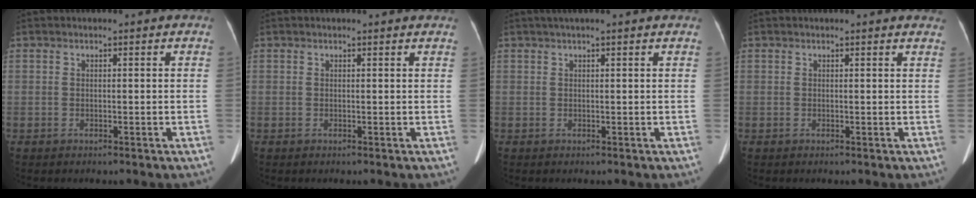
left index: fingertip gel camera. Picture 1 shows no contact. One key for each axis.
{"total": 1.8, "fx": 1.7, "fy": 0.1, "fz": 0.3, "tx": -0.012, "ty": 0.004, "tz": 0.013}
{"total": 4.6, "fx": 3.8, "fy": -0.1, "fz": 2.6, "tx": -0.035, "ty": 0.034, "tz": 0.050}
{"total": 4.1, "fx": 3.9, "fy": 0.4, "fz": 1.0, "tx": -0.010, "ty": -0.003, "tz": 0.022}